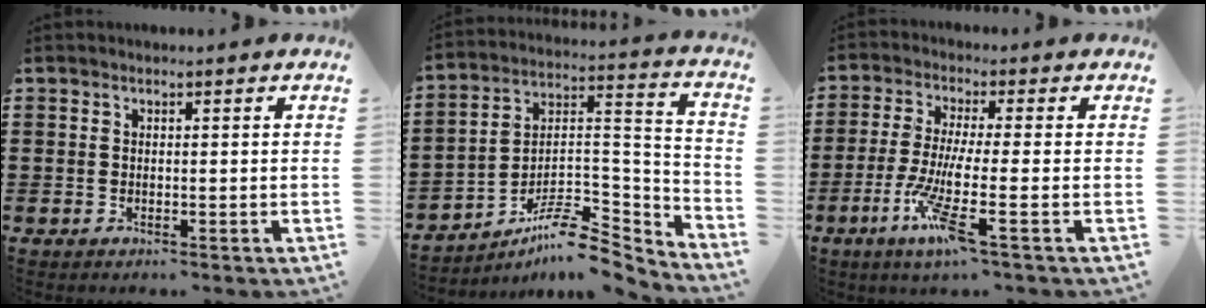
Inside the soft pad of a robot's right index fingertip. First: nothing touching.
{"total": 9.0, "force": [-7.3, 2.6, 4.6], "torque": [-0.080, 0.006, -0.141]}
{"total": 8.7, "force": [-3.6, 0.5, 7.9], "torque": [-0.171, -0.020, -0.071]}